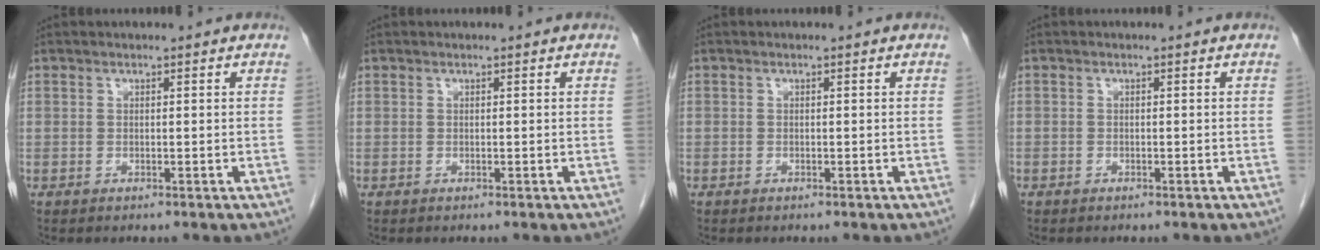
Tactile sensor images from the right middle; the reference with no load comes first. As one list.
[{"total": 0.0}, {"total": 0.0}, {"total": 0.6, "force": [-0.4, 0.5, 0.0], "torque": [-0.007, 0.003, -0.009]}]